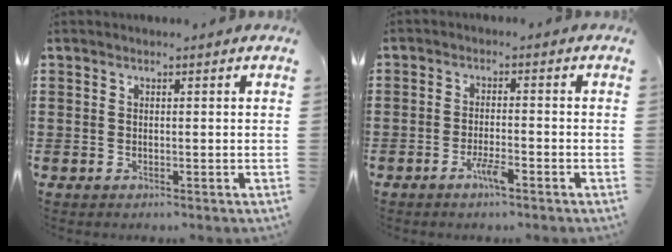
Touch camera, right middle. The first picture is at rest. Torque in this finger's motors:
{"motor_torque": [0.99, -0.22, 0.13, 0.06]}